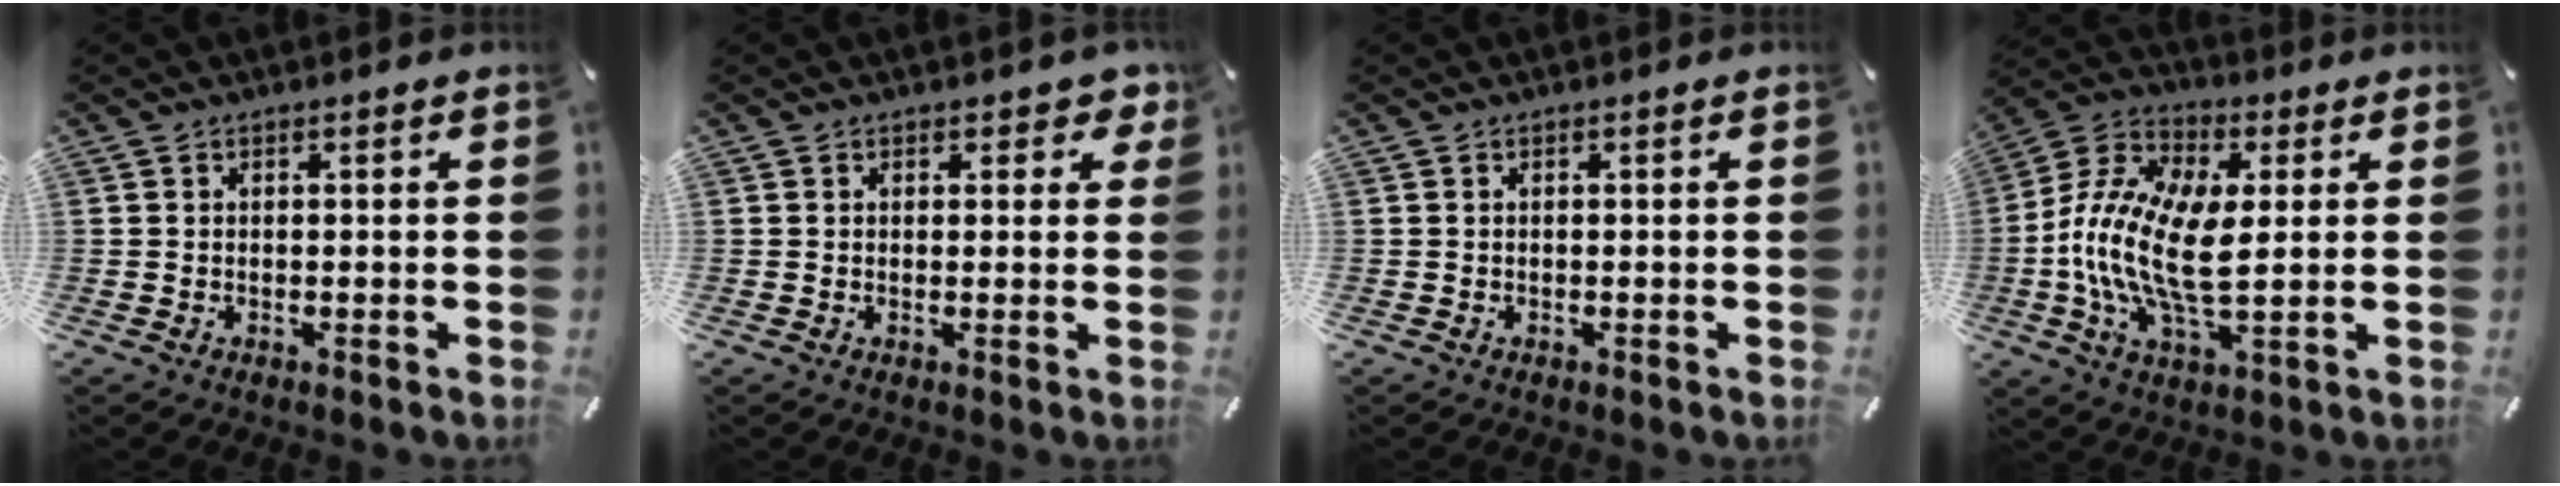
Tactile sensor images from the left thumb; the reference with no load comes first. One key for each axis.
{"total": 2.6, "fx": 1.5, "fy": 1.7, "fz": 1.4, "tx": -0.006, "ty": -0.003, "tz": 0.021}
{"total": 0.0}
{"total": 15.8, "fx": -1.1, "fy": 7.6, "fz": 13.8, "tx": -0.311, "ty": -0.012, "tz": -0.026}